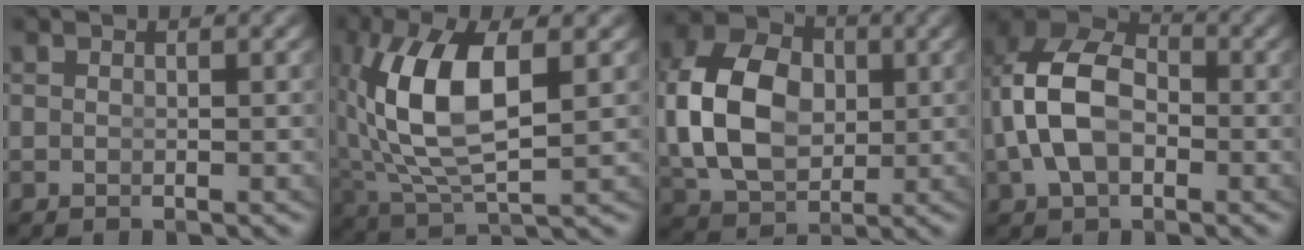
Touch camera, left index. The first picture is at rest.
{"total": 7.8, "force": [0.6, 3.2, 7.1], "torque": [-0.159, -0.014, 0.029]}
{"total": 10.1, "force": [0.6, 7.6, 6.6], "torque": [-0.144, -0.026, 0.027]}
{"total": 9.7, "force": [0.8, 7.5, 6.2], "torque": [-0.132, -0.009, 0.011]}